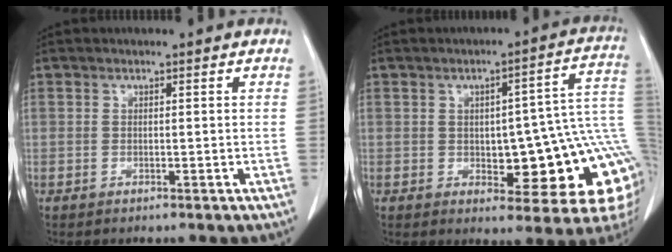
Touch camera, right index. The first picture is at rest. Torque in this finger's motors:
{"motor_torque": [1.25, -0.76, 0.36, 0.07]}